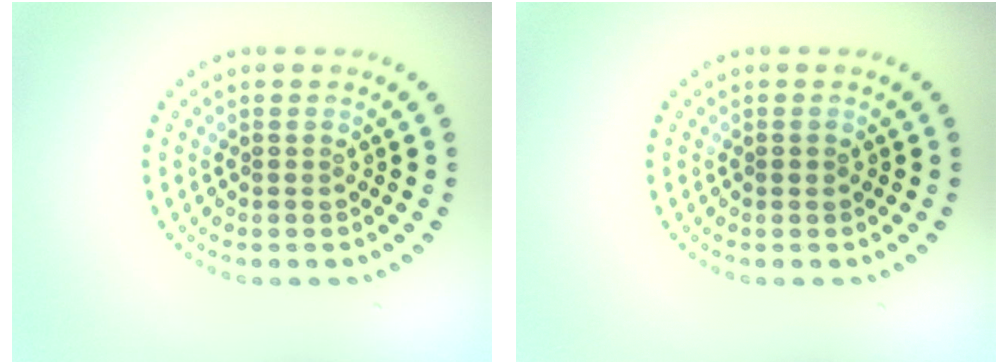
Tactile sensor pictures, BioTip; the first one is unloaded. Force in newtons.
{"total": 0.5, "press": 0.5, "slide": 0.1}